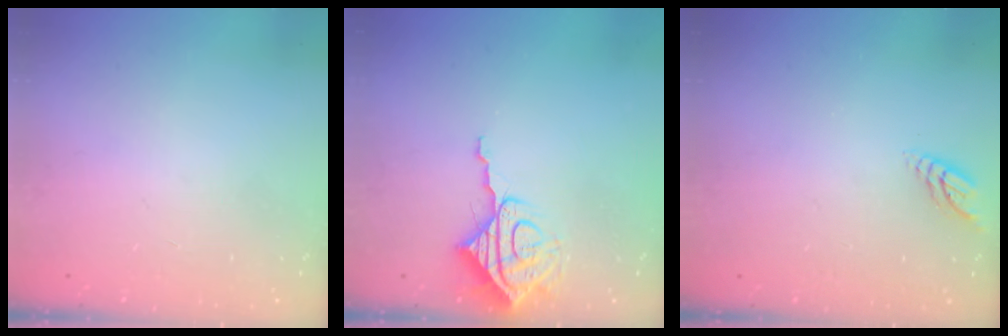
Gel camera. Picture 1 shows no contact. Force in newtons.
{"total": 10.5, "press": 10.4, "slide": 1.1}
{"total": 4.7, "press": 4.6, "slide": 0.4}